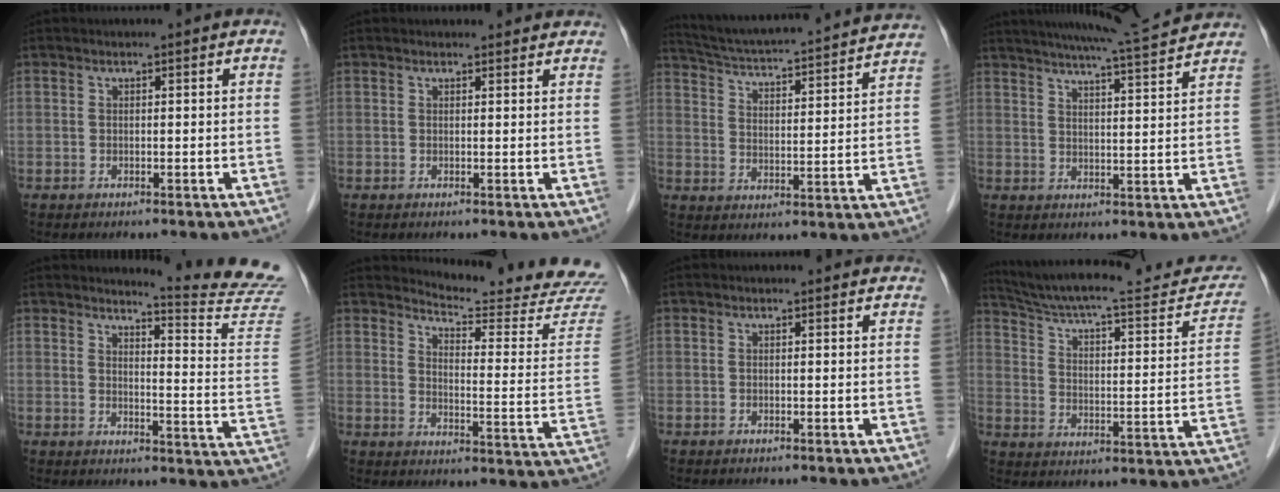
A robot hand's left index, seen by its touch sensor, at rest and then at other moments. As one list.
[{"total": 3.7, "force": [3.5, 1.1, 0.5], "torque": [-0.003, 0.014, 0.030]}, {"total": 23.3, "force": [21.8, 1.6, 8.2], "torque": [-0.139, -0.013, 0.293]}, {"total": 12.8, "force": [11.8, -0.8, 4.7], "torque": [-0.087, -0.002, 0.157]}, {"total": 13.9, "force": [13.6, -2.5, 1.7], "torque": [-0.027, -0.139, 0.142]}, {"total": 18.5, "force": [18.3, -0.4, 2.7], "torque": [-0.036, -0.140, 0.203]}, {"total": 1.5, "force": [1.4, 0.3, 0.1], "torque": [-0.012, 0.009, 0.011]}, {"total": 25.8, "force": [23.3, 4.3, 10.1], "torque": [-0.152, -0.028, 0.311]}]